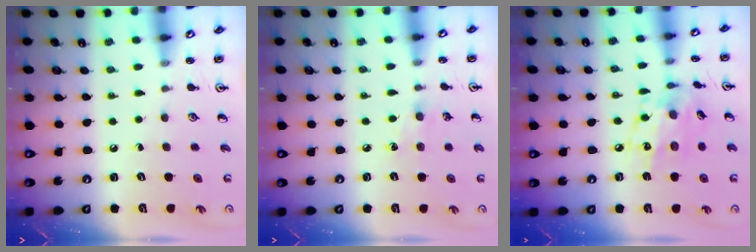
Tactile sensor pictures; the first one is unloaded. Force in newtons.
{"total": 4.9, "press": 4.9, "slide": 0.7}
{"total": 10.9, "press": 10.9, "slide": 0.7}